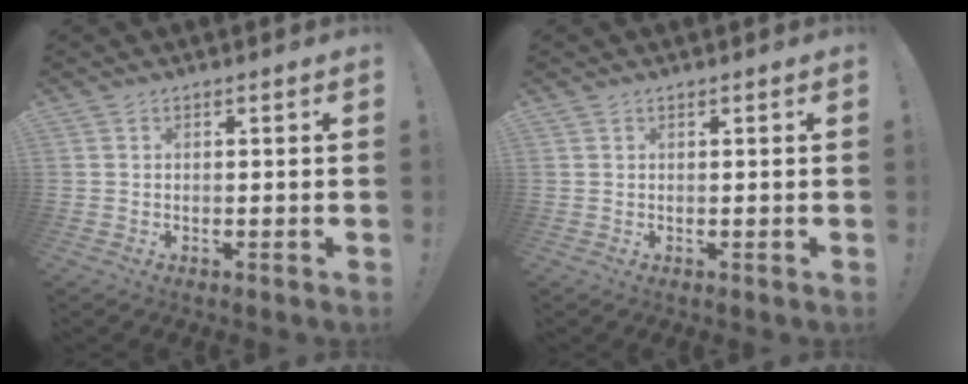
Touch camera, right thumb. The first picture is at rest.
{"total": 0.0}